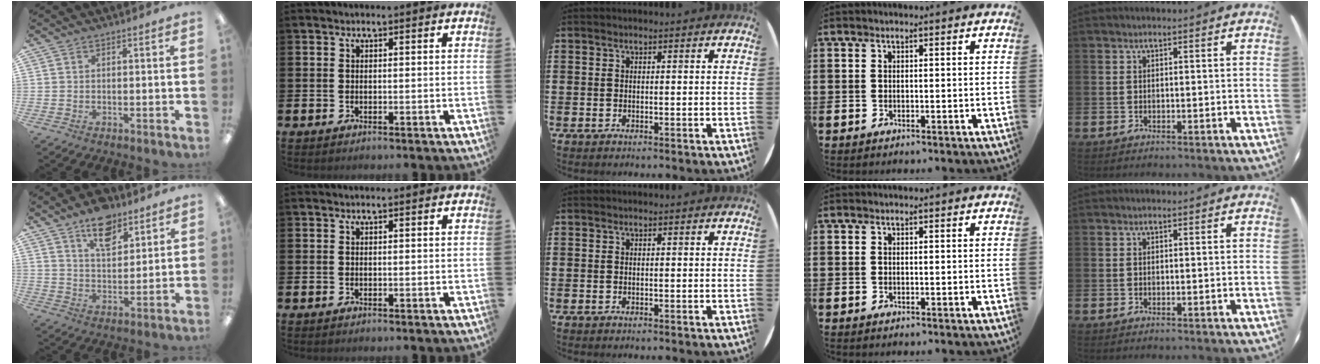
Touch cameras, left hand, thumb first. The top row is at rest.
{"thumb": {"total": 10.9, "force": [7.8, 5.6, 5.2], "torque": [-0.068, -0.038, 0.137]}}